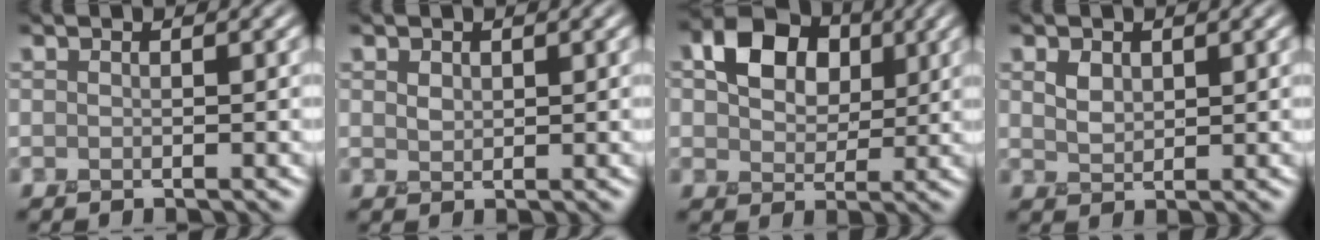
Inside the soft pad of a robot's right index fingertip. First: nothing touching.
{"total": 1.0, "force": [0.5, 0.8, 0.6], "torque": [-0.011, -0.003, 0.010]}
{"total": 6.6, "force": [1.8, 5.0, 4.0], "torque": [-0.084, -0.003, 0.017]}
{"total": 1.4, "force": [0.5, 1.0, 0.8], "torque": [-0.018, -0.005, 0.013]}